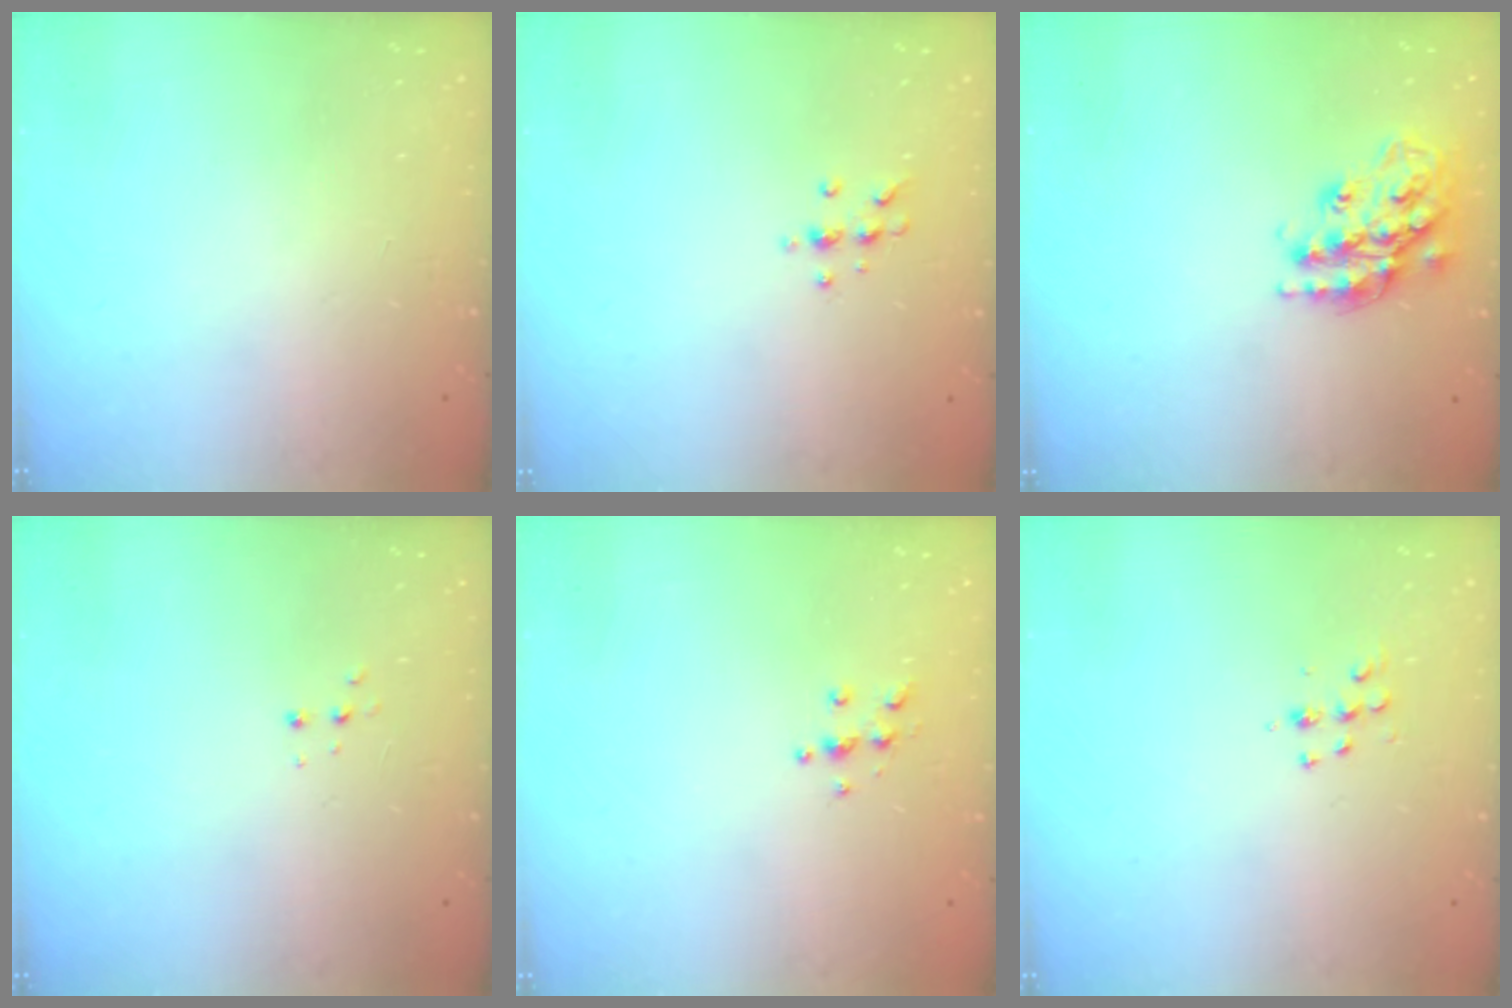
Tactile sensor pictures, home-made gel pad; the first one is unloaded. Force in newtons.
{"total": 5.7, "press": 5.5, "slide": 1.6}
{"total": 17.5, "press": 17.5, "slide": 1.3}
{"total": 2.7, "press": 2.7, "slide": 0.5}
{"total": 4.4, "press": 4.4, "slide": 0.4}
{"total": 5.5, "press": 5.5, "slide": 0.4}